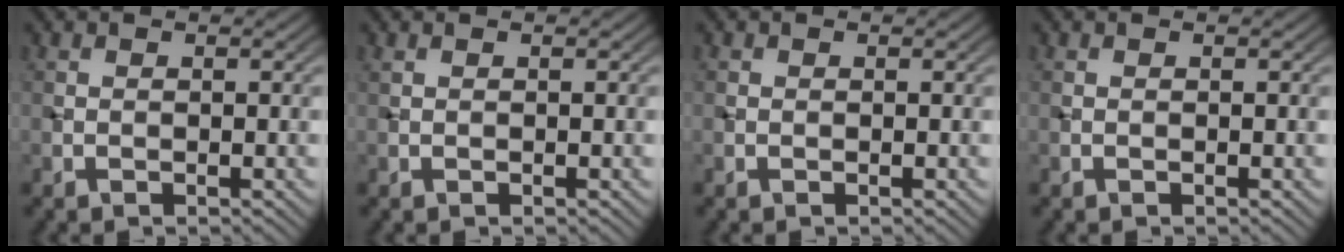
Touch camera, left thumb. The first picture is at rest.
{"total": 0.0}
{"total": 0.0}
{"total": 0.0}